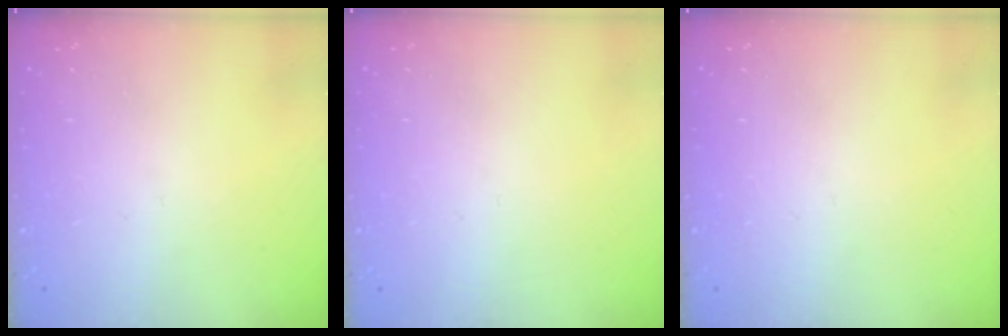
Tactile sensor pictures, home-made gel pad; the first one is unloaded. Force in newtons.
{"total": 0.0}
{"total": 0.0}